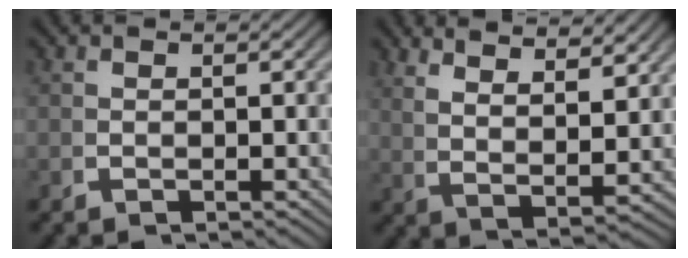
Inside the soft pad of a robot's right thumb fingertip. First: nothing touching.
{"total": 6.0, "force": [3.7, 1.8, 4.3], "torque": [-0.075, 0.001, 0.068]}